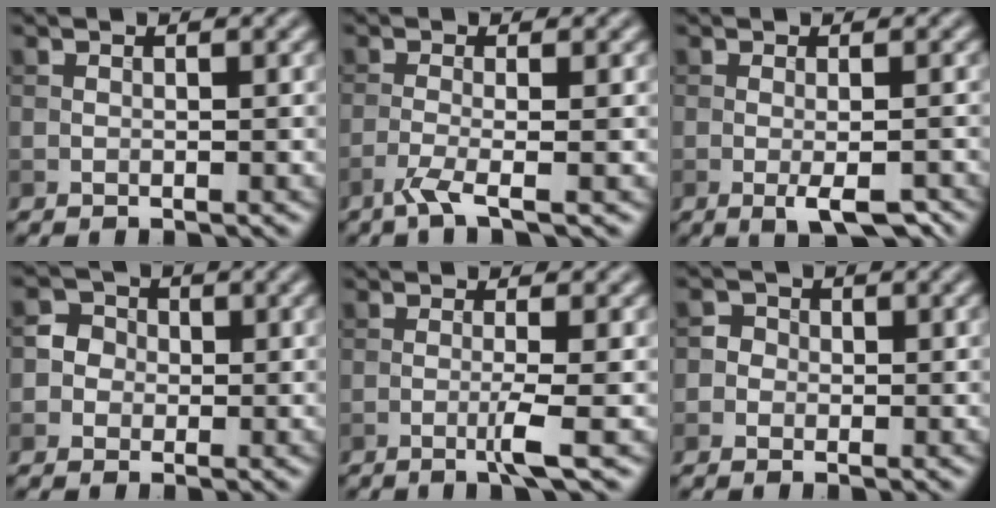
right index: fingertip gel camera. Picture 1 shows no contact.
{"total": 2.8, "force": [-1.5, 0.5, 2.3], "torque": [-0.042, -0.001, -0.043]}
{"total": 3.1, "force": [-1.2, 0.6, 2.8], "torque": [-0.049, -0.004, -0.018]}
{"total": 2.8, "force": [-0.2, 2.7, 0.8], "torque": [0.006, 0.008, -0.017]}
{"total": 2.5, "force": [-0.6, 0.2, 2.4], "torque": [-0.044, -0.003, -0.019]}
{"total": 2.1, "force": [0.1, 1.9, 0.7], "torque": [0.010, 0.008, -0.017]}